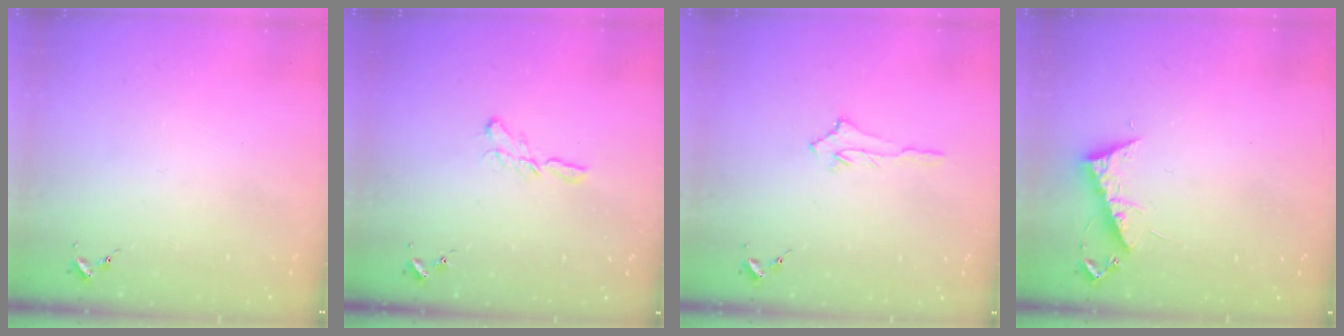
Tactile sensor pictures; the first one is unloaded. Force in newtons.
{"total": 5.6, "press": 5.6, "slide": 0.2}
{"total": 4.3, "press": 4.2, "slide": 0.5}
{"total": 7.7, "press": 7.6, "slide": 0.6}